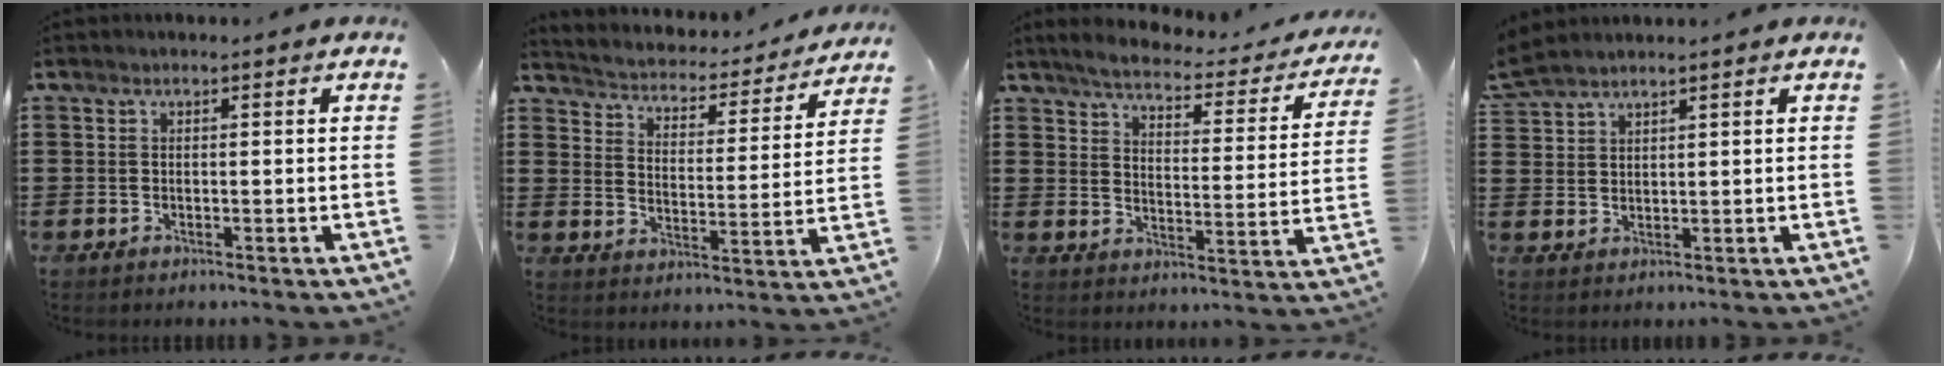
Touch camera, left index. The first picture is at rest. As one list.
[{"total": 2.8, "force": [2.7, 0.3, 0.1], "torque": [-0.023, -0.032, 0.036]}, {"total": 3.9, "force": [3.5, 0.4, 1.6], "torque": [-0.055, -0.025, 0.052]}, {"total": 3.0, "force": [2.8, 0.5, 1.0], "torque": [-0.029, -0.001, 0.053]}]